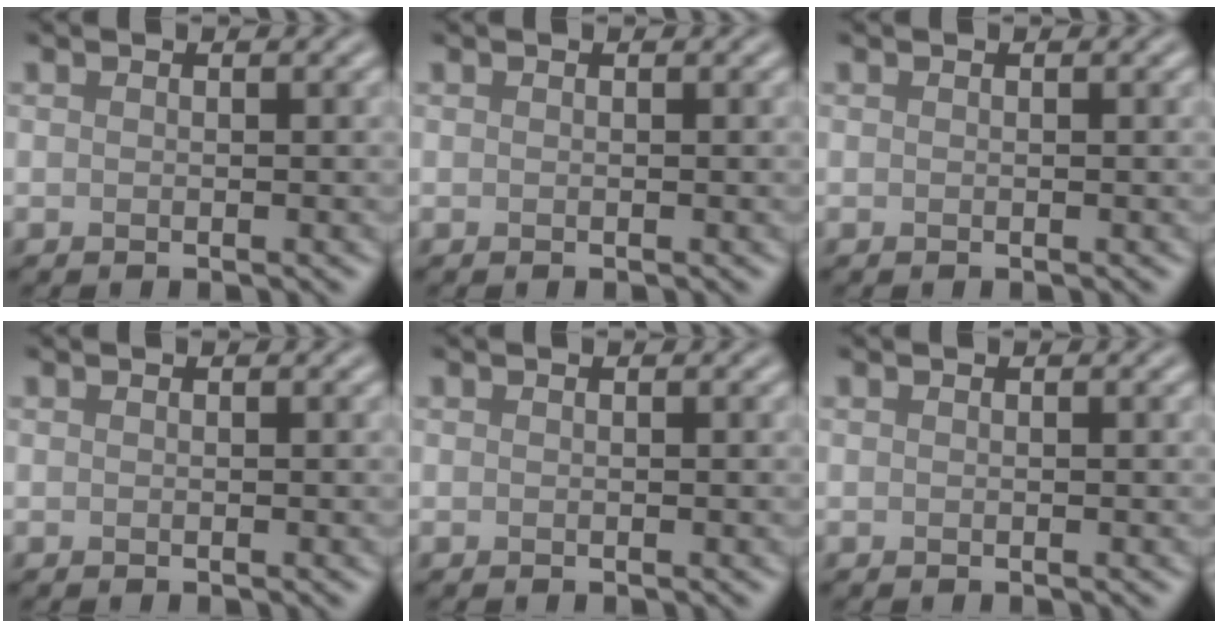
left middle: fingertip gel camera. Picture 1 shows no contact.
{"total": 0.0}
{"total": 0.0}
{"total": 0.0}
{"total": 0.0}
{"total": 0.0}